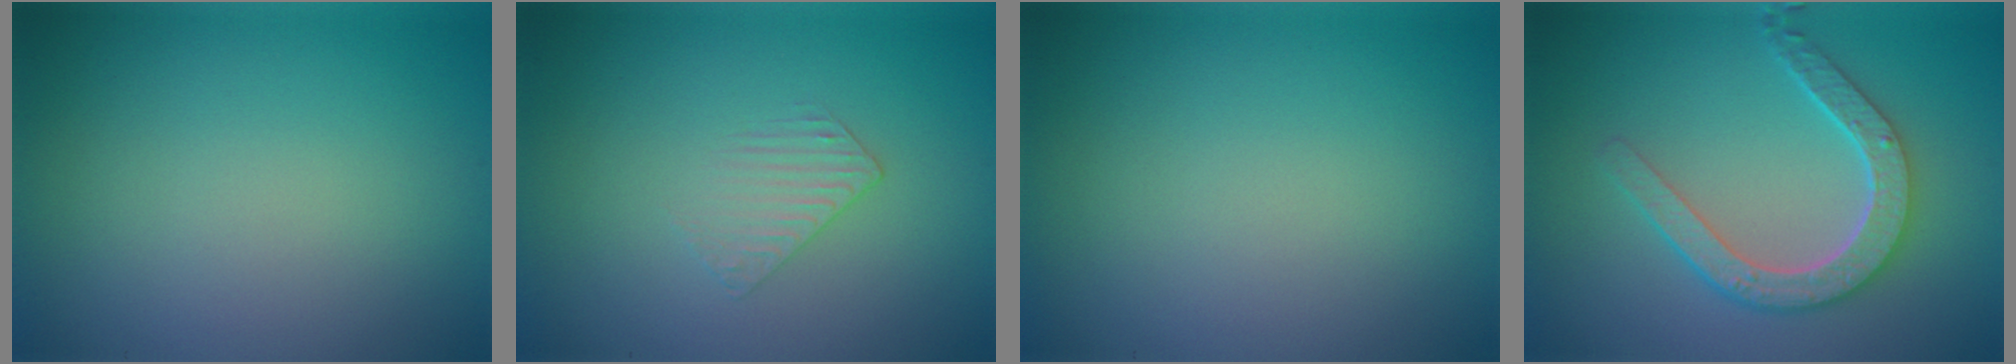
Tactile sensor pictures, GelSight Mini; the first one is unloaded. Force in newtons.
{"total": 1.0, "press": 0.3, "slide": 1.0}
{"total": 0.0}
{"total": 4.7, "press": 3.8, "slide": 2.7}